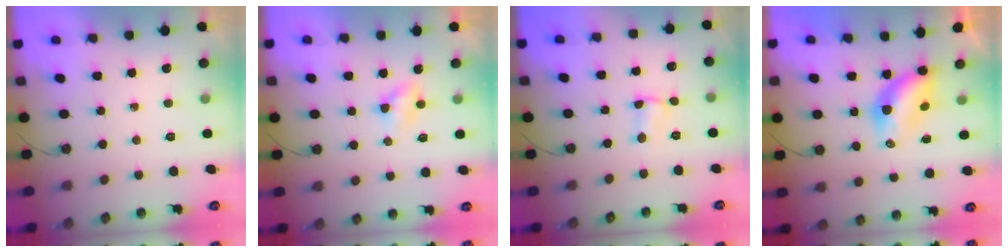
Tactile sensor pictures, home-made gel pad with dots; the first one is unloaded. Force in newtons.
{"total": 3.0, "press": 3.0, "slide": 0.3}
{"total": 2.7, "press": 2.7, "slide": 0.5}
{"total": 6.2, "press": 6.2, "slide": 0.3}